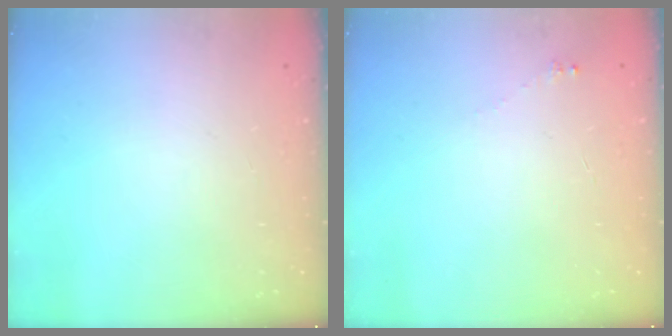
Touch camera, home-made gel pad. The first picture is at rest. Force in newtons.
{"total": 1.7, "press": 1.6, "slide": 0.2}